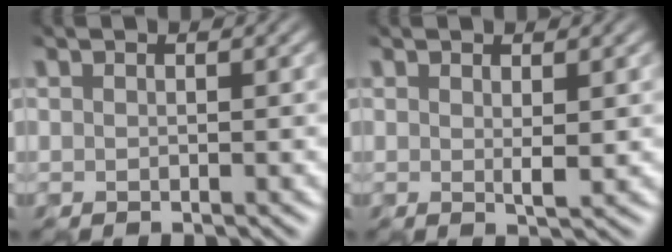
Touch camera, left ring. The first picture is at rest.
{"total": 1.1, "force": [0.4, 0.1, 1.0], "torque": [-0.017, -0.003, 0.008]}